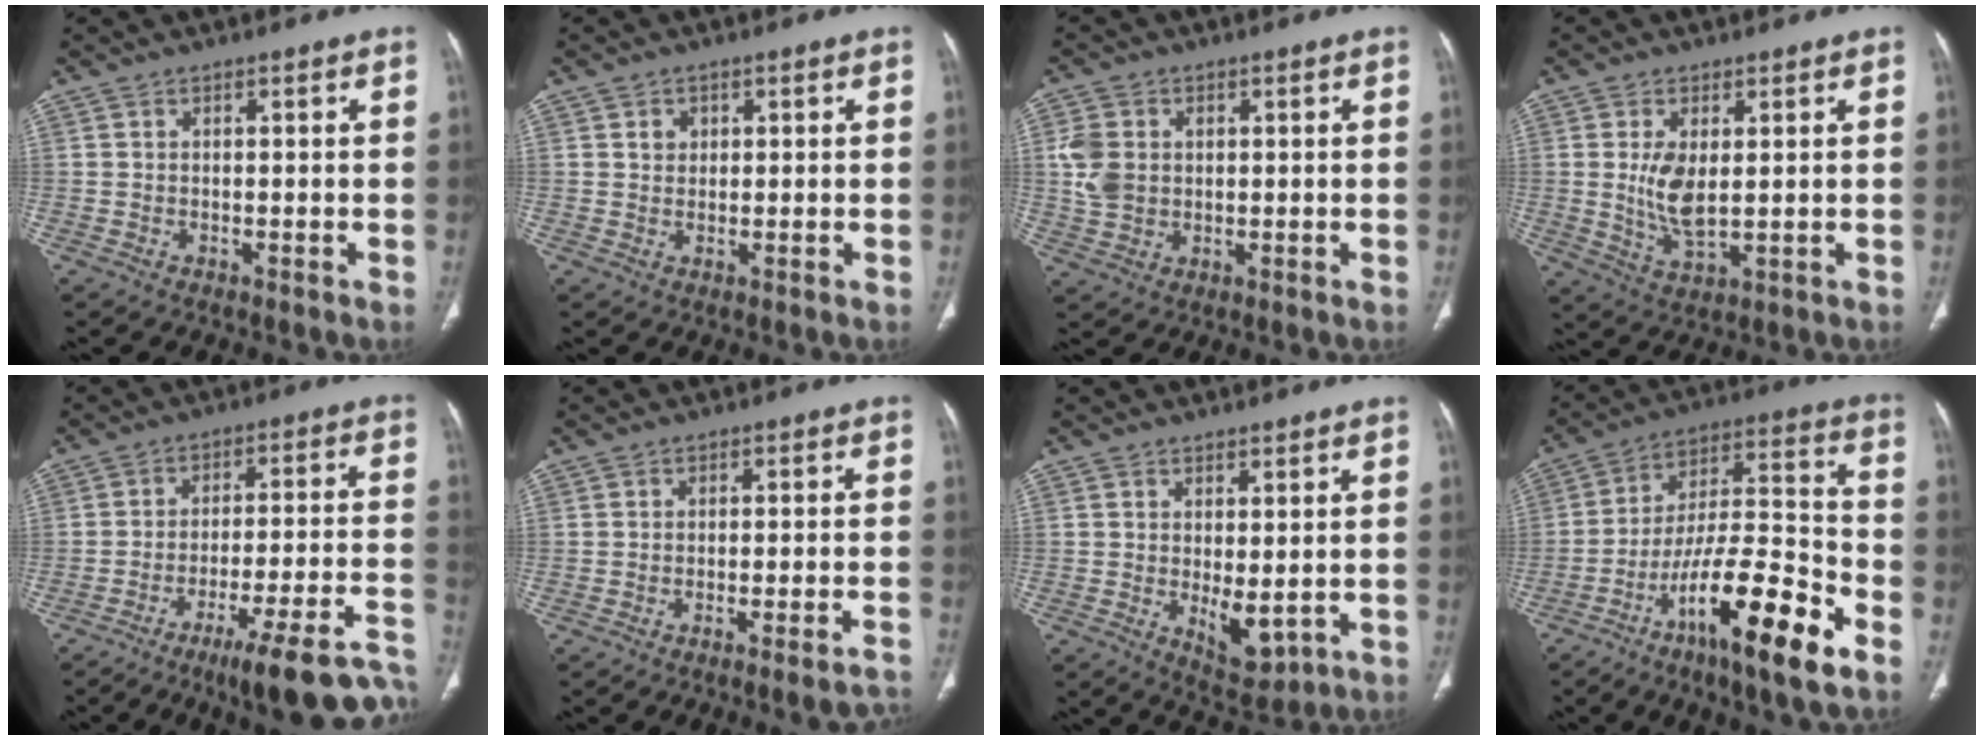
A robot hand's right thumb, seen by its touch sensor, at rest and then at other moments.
{"total": 1.9, "force": [0.7, 1.6, 0.7], "torque": [-0.002, -0.003, 0.011]}
{"total": 10.0, "force": [1.7, 7.9, 6.0], "torque": [-0.102, 0.003, 0.039]}
{"total": 7.0, "force": [0.8, 3.3, 6.1], "torque": [-0.116, -0.015, 0.024]}
{"total": 19.0, "force": [-12.5, 2.8, 14.0], "torque": [-0.157, 0.073, -0.183]}
{"total": 6.9, "force": [-5.9, 0.4, 3.6], "torque": [-0.039, 0.028, -0.075]}
{"total": 5.9, "force": [-0.9, 2.8, 5.1], "torque": [-0.067, -0.017, 0.003]}
{"total": 20.4, "force": [-10.7, 4.3, 16.8], "torque": [-0.301, 0.061, -0.180]}